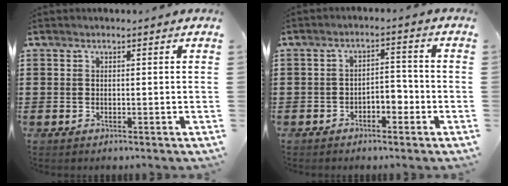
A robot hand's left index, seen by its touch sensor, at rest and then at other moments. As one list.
[{"total": 3.1, "force": [-2.4, 1.5, 1.4], "torque": [-0.030, 0.008, -0.050]}]